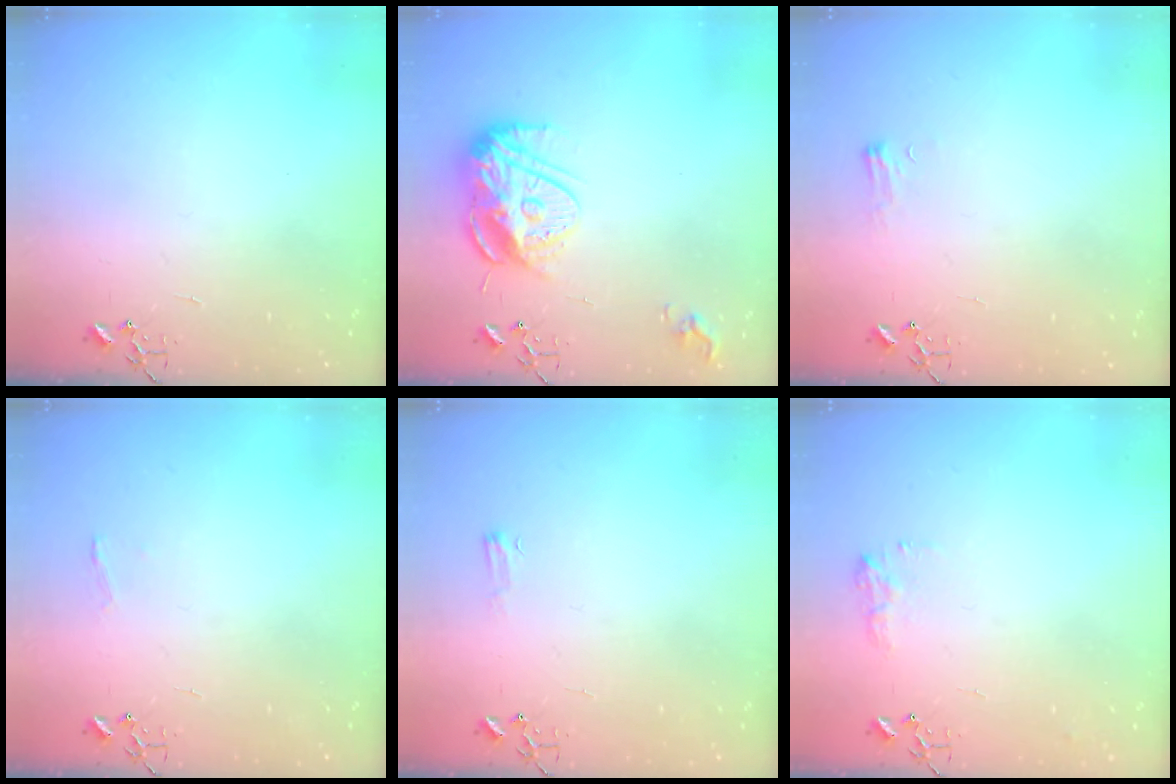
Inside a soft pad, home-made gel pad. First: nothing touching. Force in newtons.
{"total": 14.8, "press": 14.7, "slide": 1.4}
{"total": 5.5, "press": 5.5, "slide": 0.7}
{"total": 4.8, "press": 4.8, "slide": 0.6}
{"total": 4.1, "press": 4.1, "slide": 0.6}
{"total": 7.8, "press": 7.8, "slide": 0.1}